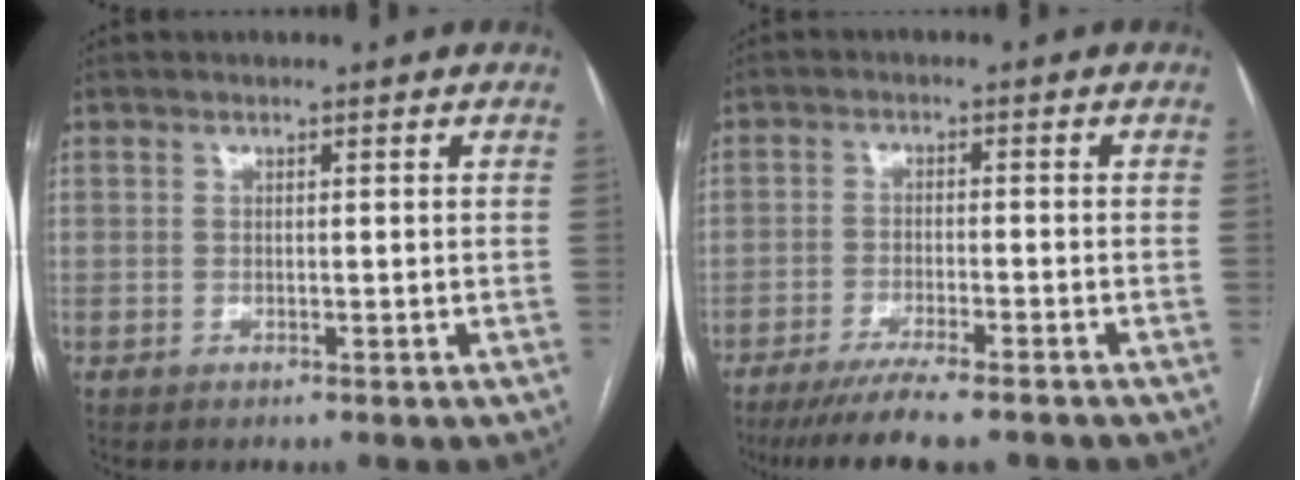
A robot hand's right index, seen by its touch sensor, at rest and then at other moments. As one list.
[{"total": 9.3, "force": [-7.5, 0.7, 5.4], "torque": [-0.081, -0.021, -0.118]}]